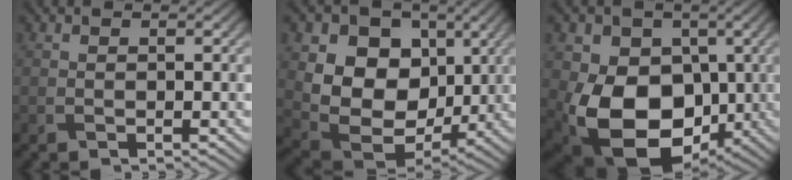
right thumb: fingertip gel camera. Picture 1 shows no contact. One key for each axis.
{"total": 14.2, "fx": 3.5, "fy": 11.0, "fz": 8.2, "tx": -0.166, "ty": 0.020, "tz": 0.065}
{"total": 15.5, "fx": -2.5, "fy": 11.6, "fz": 10.0, "tx": -0.154, "ty": -0.034, "tz": -0.057}